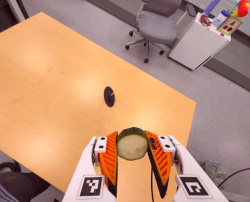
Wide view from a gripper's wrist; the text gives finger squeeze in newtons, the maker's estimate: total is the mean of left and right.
{"total": 10.9, "left": 10.5, "right": 11.2}